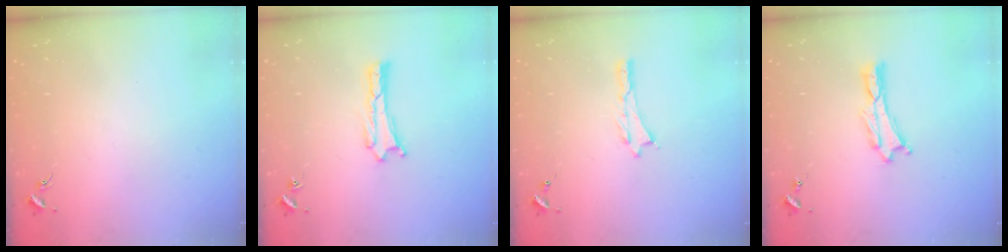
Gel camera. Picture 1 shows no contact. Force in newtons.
{"total": 0.0}
{"total": 0.0}
{"total": 0.0}